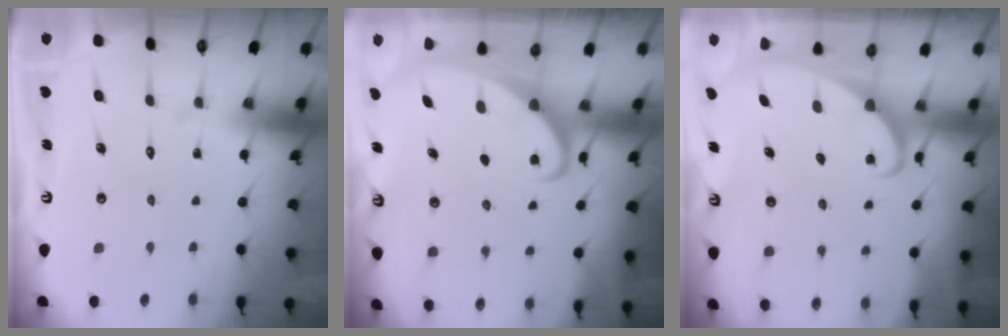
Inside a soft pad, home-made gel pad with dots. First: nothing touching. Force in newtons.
{"total": 2.8, "press": 2.7, "slide": 0.3}
{"total": 2.4, "press": 2.3, "slide": 0.3}